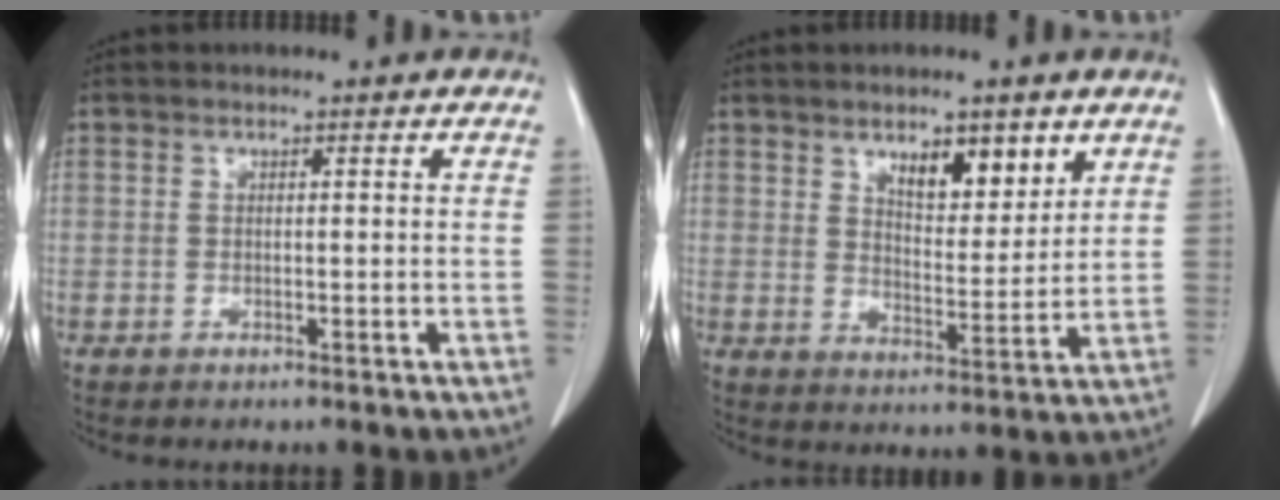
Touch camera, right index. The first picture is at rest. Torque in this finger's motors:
{"motor_torque": [0.62, 0.63, 0.29, 0.07]}